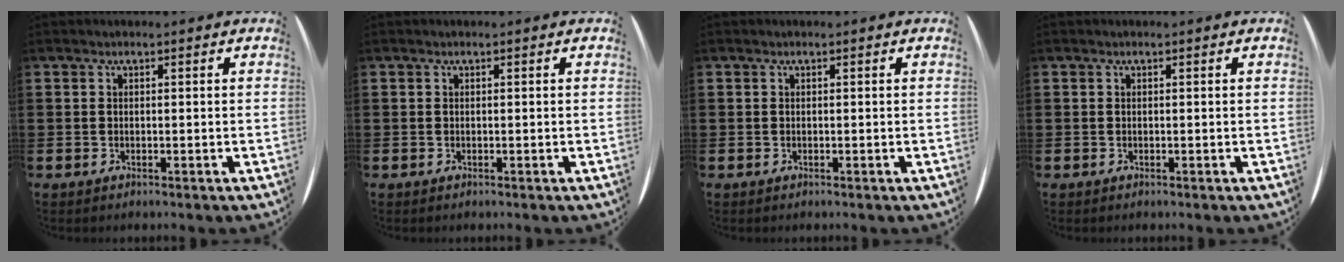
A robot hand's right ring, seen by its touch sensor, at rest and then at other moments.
{"total": 0.0}
{"total": 0.0}
{"total": 0.0}